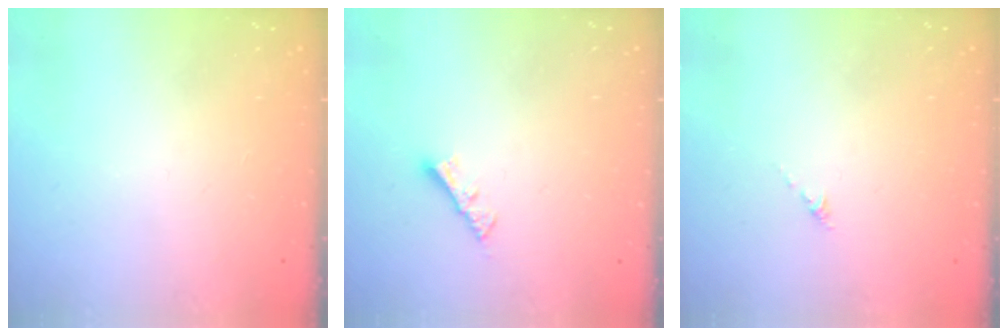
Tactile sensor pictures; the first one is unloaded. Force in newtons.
{"total": 4.2, "press": 4.2, "slide": 0.3}
{"total": 0.0}